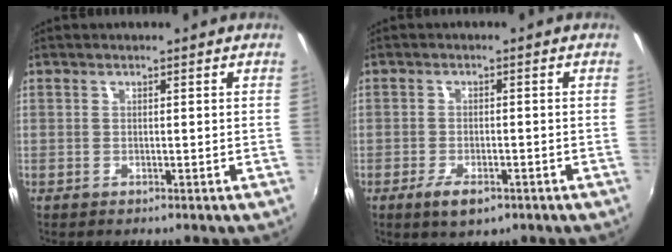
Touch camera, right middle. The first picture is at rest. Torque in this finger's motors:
{"motor_torque": [0.87, -0.73, 0.09, 0.09]}